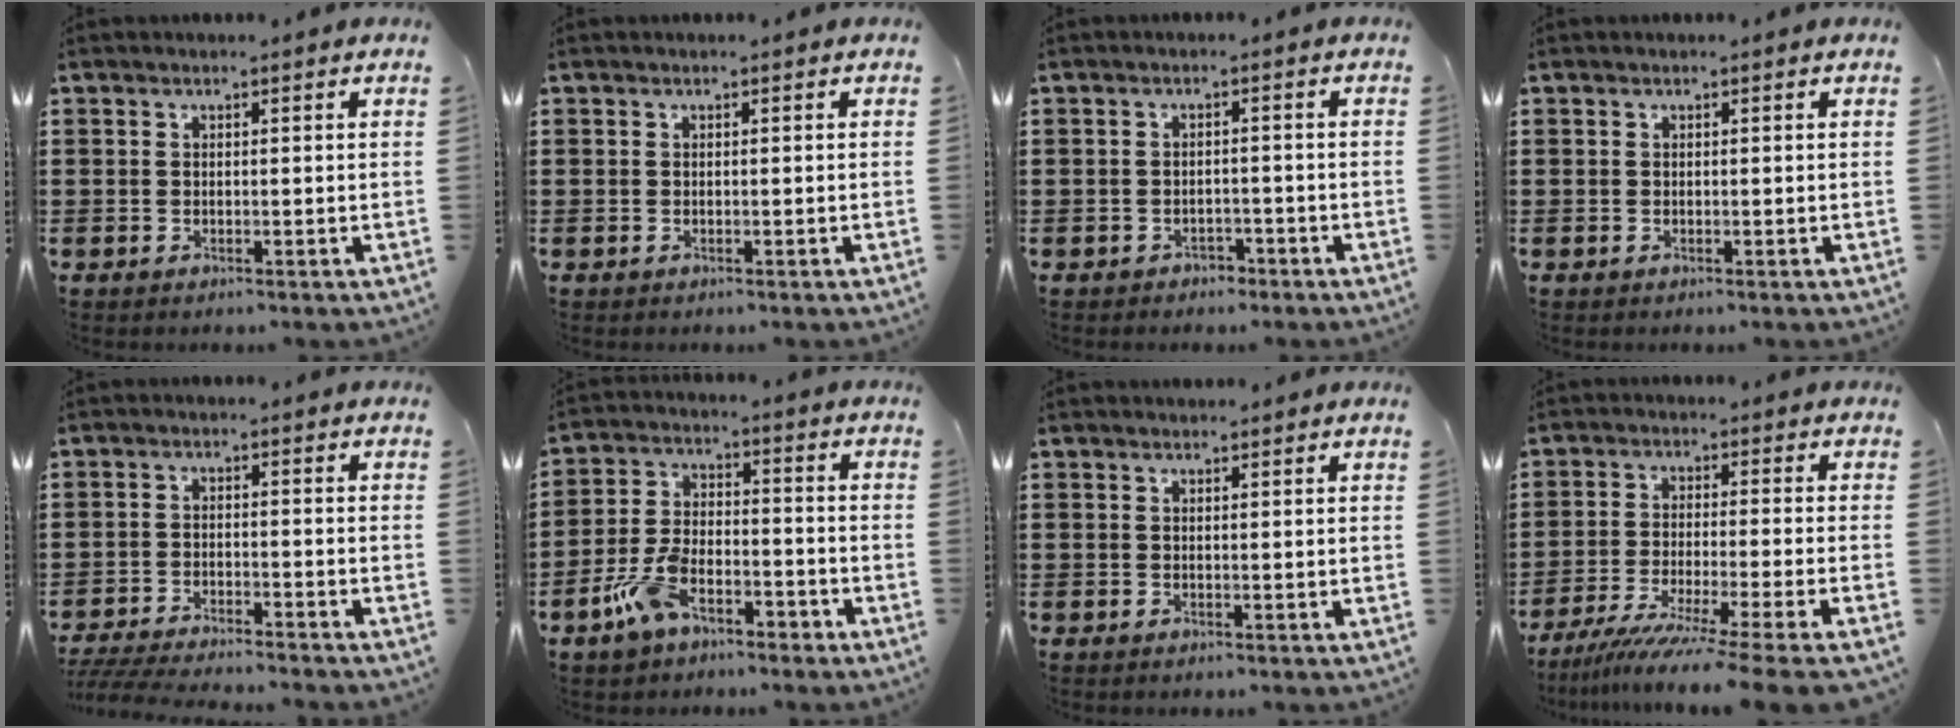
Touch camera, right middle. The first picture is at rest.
{"total": 0.0}
{"total": 1.6, "force": [-1.5, 0.7, 0.0], "torque": [-0.009, 0.001, -0.033]}
{"total": 0.0}
{"total": 4.3, "force": [-4.2, -0.1, 0.9], "torque": [-0.030, -0.009, -0.089]}
{"total": 7.7, "force": [-5.1, 3.4, 4.6], "torque": [-0.108, 0.010, -0.100]}
{"total": 0.0}
{"total": 7.8, "force": [-6.8, -0.8, 3.8], "torque": [-0.068, -0.015, -0.134]}